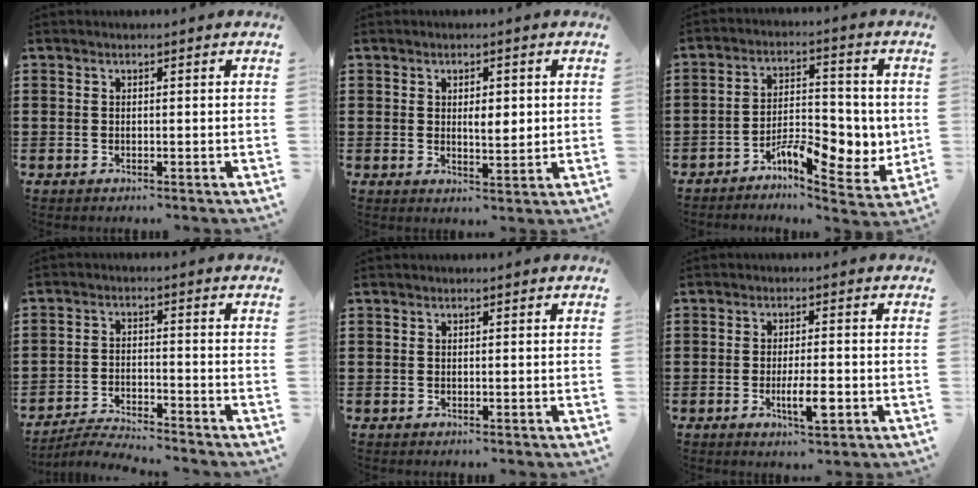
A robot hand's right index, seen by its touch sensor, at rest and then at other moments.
{"total": 3.5, "force": [0.5, 1.4, 3.2], "torque": [-0.054, 0.002, 0.004]}
{"total": 8.8, "force": [-3.7, 4.0, 6.9], "torque": [-0.096, 0.010, -0.061]}
{"total": 3.9, "force": [-3.8, 0.0, 0.6], "torque": [-0.020, 0.000, -0.082]}
{"total": 0.0}
{"total": 5.4, "force": [-1.8, 1.2, 4.9], "torque": [-0.092, -0.004, -0.034]}